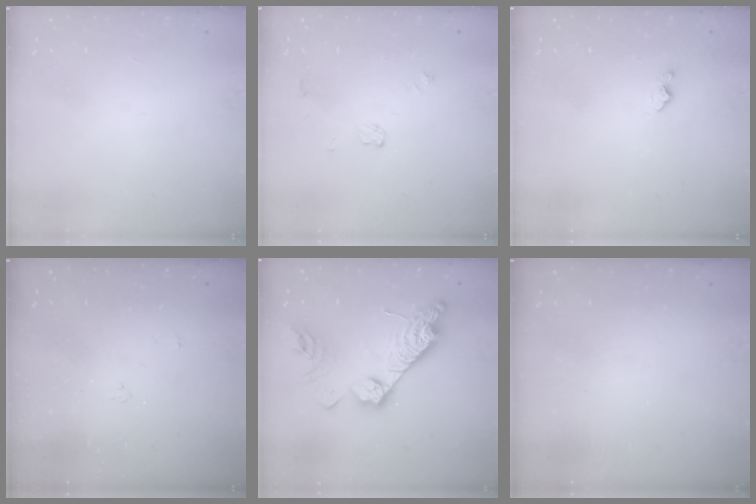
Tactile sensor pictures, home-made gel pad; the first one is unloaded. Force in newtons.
{"total": 4.4, "press": 4.4, "slide": 0.2}
{"total": 3.5, "press": 3.5, "slide": 0.4}
{"total": 2.7, "press": 2.7, "slide": 0.5}
{"total": 17.9, "press": 17.9, "slide": 1.4}
{"total": 0.0}